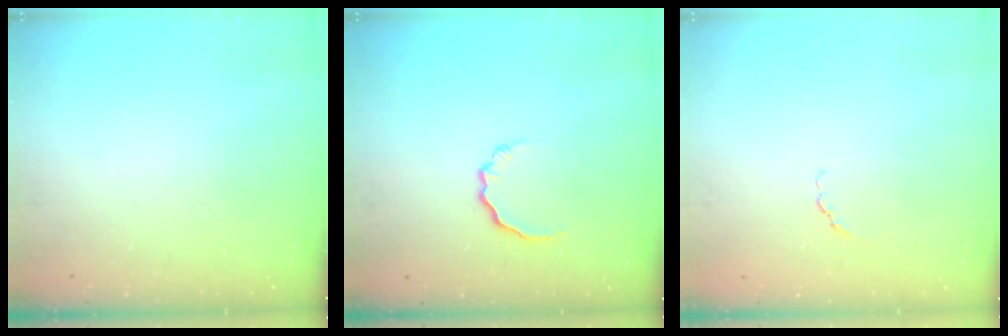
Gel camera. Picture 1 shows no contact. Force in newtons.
{"total": 4.1, "press": 3.9, "slide": 1.0}
{"total": 1.5, "press": 1.3, "slide": 0.7}